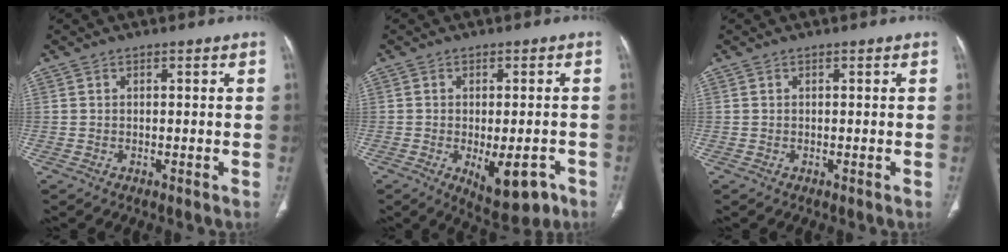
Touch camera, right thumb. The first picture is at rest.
{"total": 9.3, "force": [-3.7, 4.1, 7.5], "torque": [-0.089, 0.001, -0.041]}
{"total": 0.0}